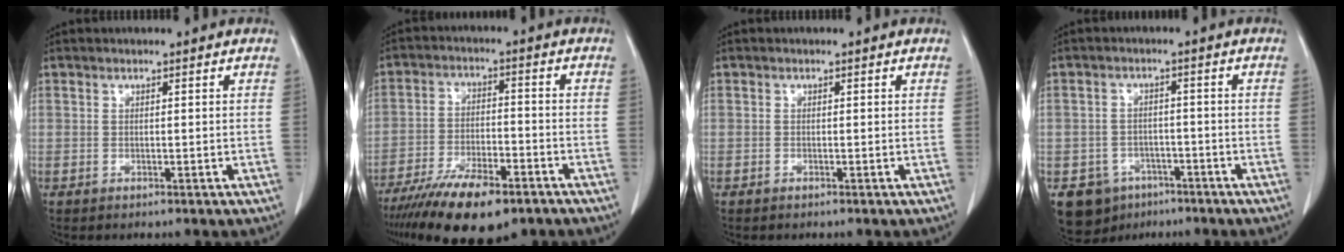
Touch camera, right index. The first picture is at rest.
{"total": 14.3, "force": [-10.1, 4.2, 9.2], "torque": [-0.165, -0.021, -0.170]}
{"total": 0.0}
{"total": 7.0, "force": [-4.0, 5.6, 1.2], "torque": [-0.024, 0.009, -0.053]}